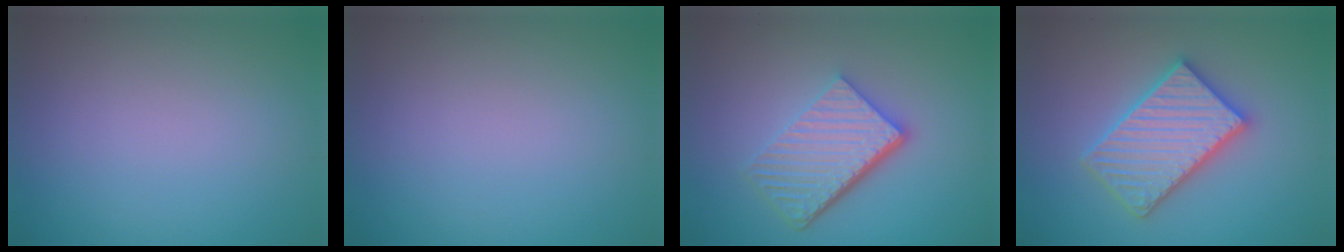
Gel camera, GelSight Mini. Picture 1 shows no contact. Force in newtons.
{"total": 0.0}
{"total": 6.1, "press": 4.2, "slide": 4.5}
{"total": 5.6, "press": 5.5, "slide": 0.8}